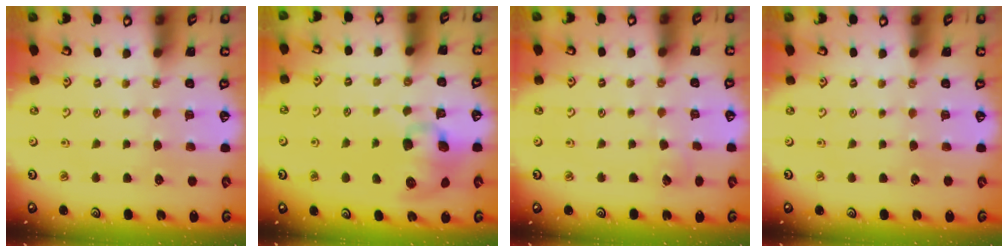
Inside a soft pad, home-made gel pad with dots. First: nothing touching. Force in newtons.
{"total": 10.6, "press": 10.5, "slide": 1.5}
{"total": 2.3, "press": 2.3, "slide": 0.1}
{"total": 0.0}